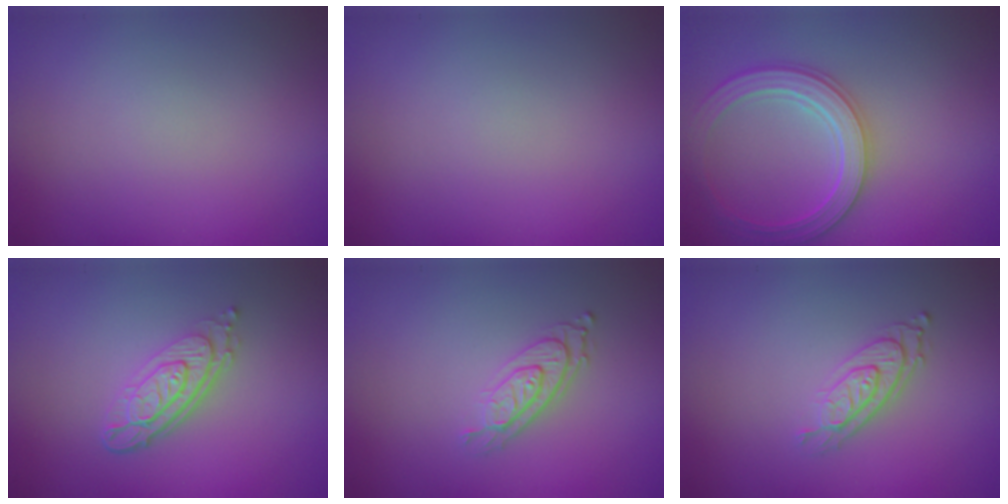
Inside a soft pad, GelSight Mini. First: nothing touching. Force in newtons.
{"total": 0.0}
{"total": 4.1, "press": 4.0, "slide": 1.1}
{"total": 4.1, "press": 2.9, "slide": 2.8}
{"total": 2.8, "press": 2.0, "slide": 1.8}
{"total": 2.8, "press": 2.0, "slide": 1.8}